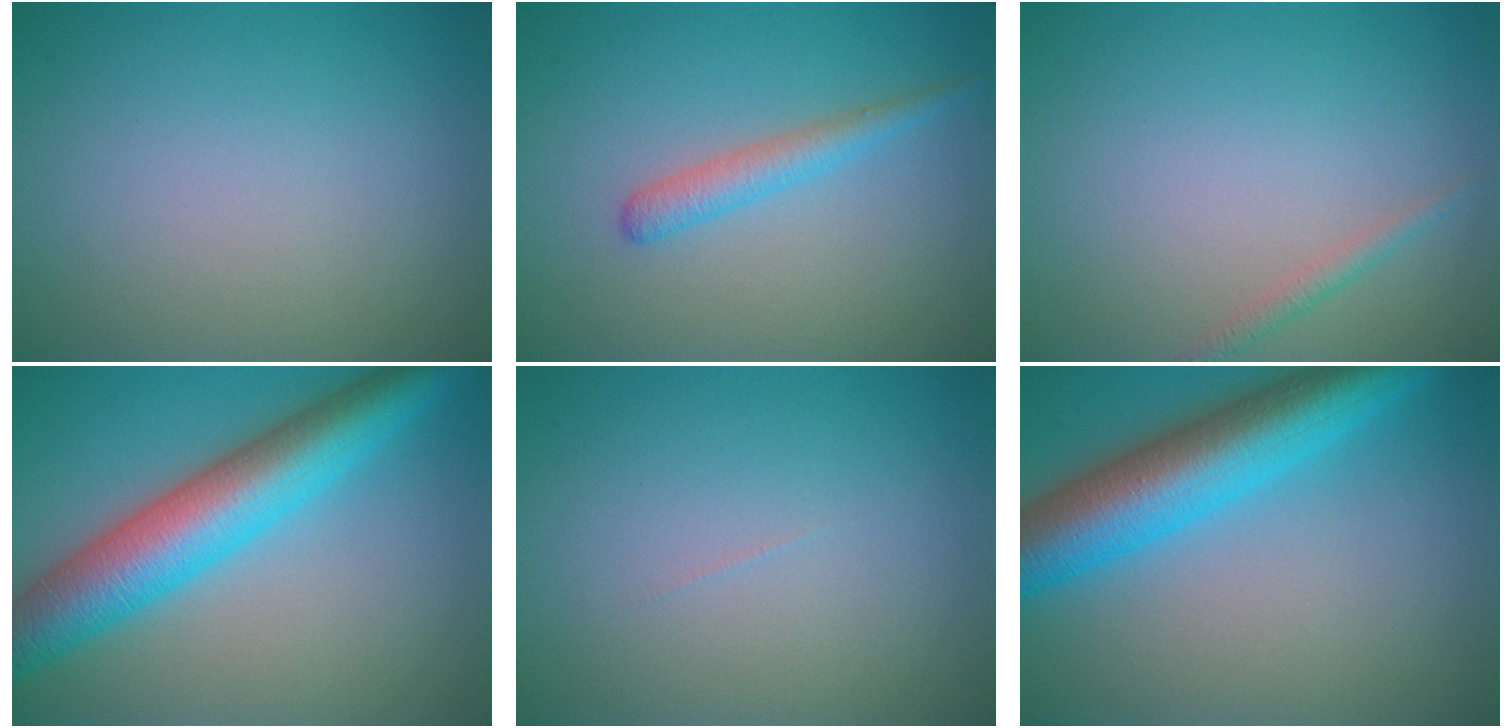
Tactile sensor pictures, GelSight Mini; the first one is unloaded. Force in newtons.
{"total": 2.1, "press": 2.1, "slide": 0.1}
{"total": 1.0, "press": 1.0, "slide": 0.0}
{"total": 8.9, "press": 8.9, "slide": 0.2}
{"total": 0.0}
{"total": 9.2, "press": 9.2, "slide": 0.2}